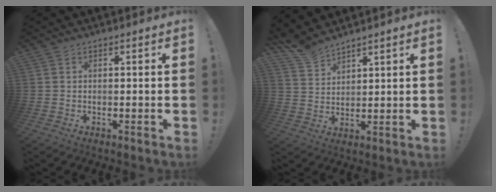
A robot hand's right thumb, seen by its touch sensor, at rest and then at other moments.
{"total": 7.1, "force": [6.5, 2.1, 1.8], "torque": [-0.042, -0.040, 0.126]}